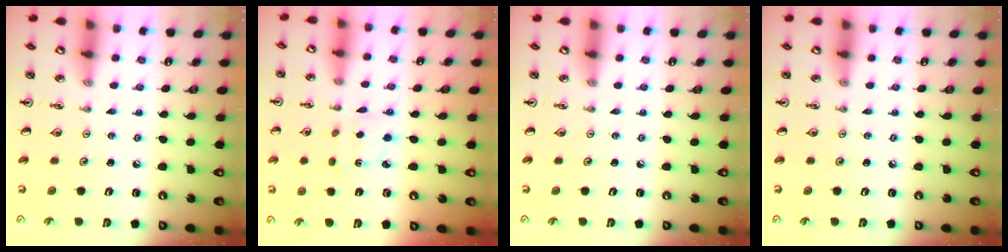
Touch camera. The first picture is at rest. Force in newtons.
{"total": 1.7, "press": 1.5, "slide": 0.8}
{"total": 0.0}
{"total": 0.0}